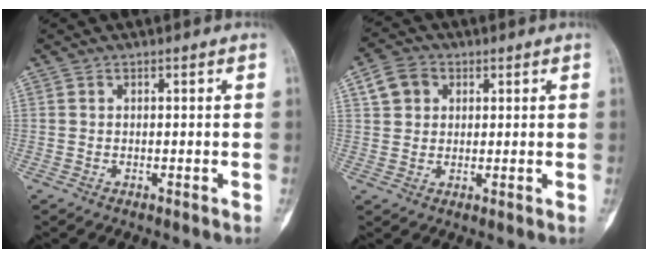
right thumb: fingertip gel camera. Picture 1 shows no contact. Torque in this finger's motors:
{"motor_torque": [-0.69, 0.75, 0.19, -0.16, 0.06]}